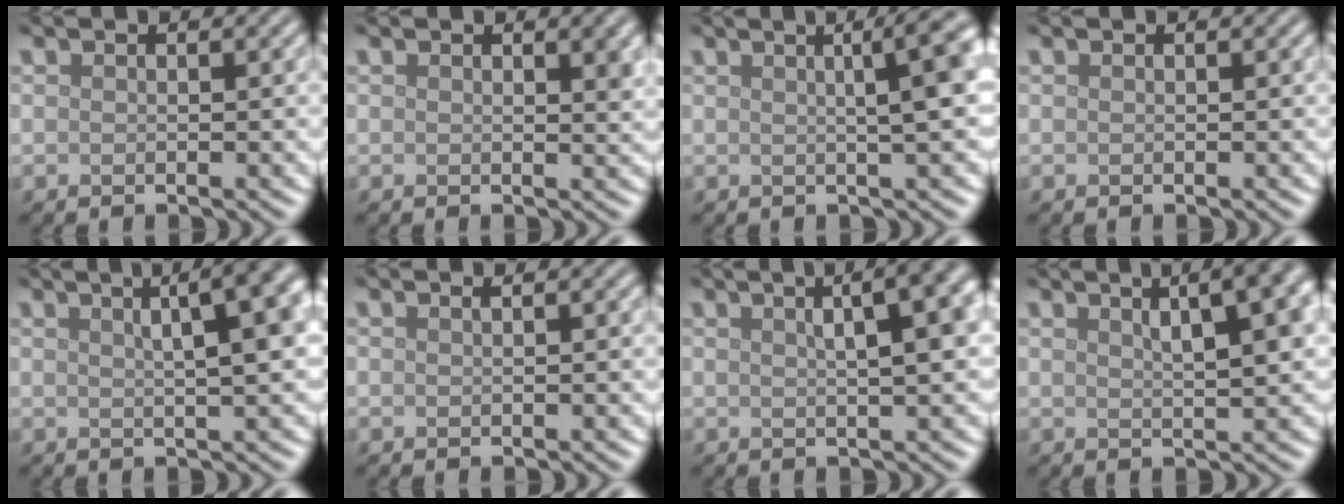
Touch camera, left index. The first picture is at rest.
{"total": 1.3, "force": [0.6, 0.3, 1.1], "torque": [-0.009, -0.002, 0.010]}
{"total": 6.7, "force": [1.7, 2.2, 6.1], "torque": [-0.034, 0.040, 0.000]}
{"total": 0.0}
{"total": 11.1, "force": [4.0, 4.6, 9.3], "torque": [-0.051, 0.064, 0.023]}
{"total": 0.6, "force": [0.3, 0.2, 0.4], "torque": [-0.003, 0.002, 0.002]}
{"total": 10.1, "force": [3.4, 4.2, 8.5], "torque": [-0.047, 0.059, 0.015]}
{"total": 9.3, "force": [4.0, 3.5, 7.7], "torque": [-0.064, 0.046, 0.034]}